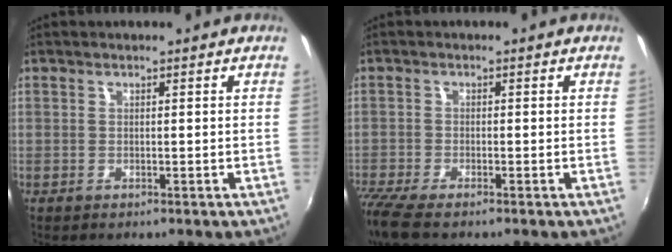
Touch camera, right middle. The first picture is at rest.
{"total": 6.4, "force": [-5.2, 1.3, 3.6], "torque": [-0.096, -0.032, -0.101]}